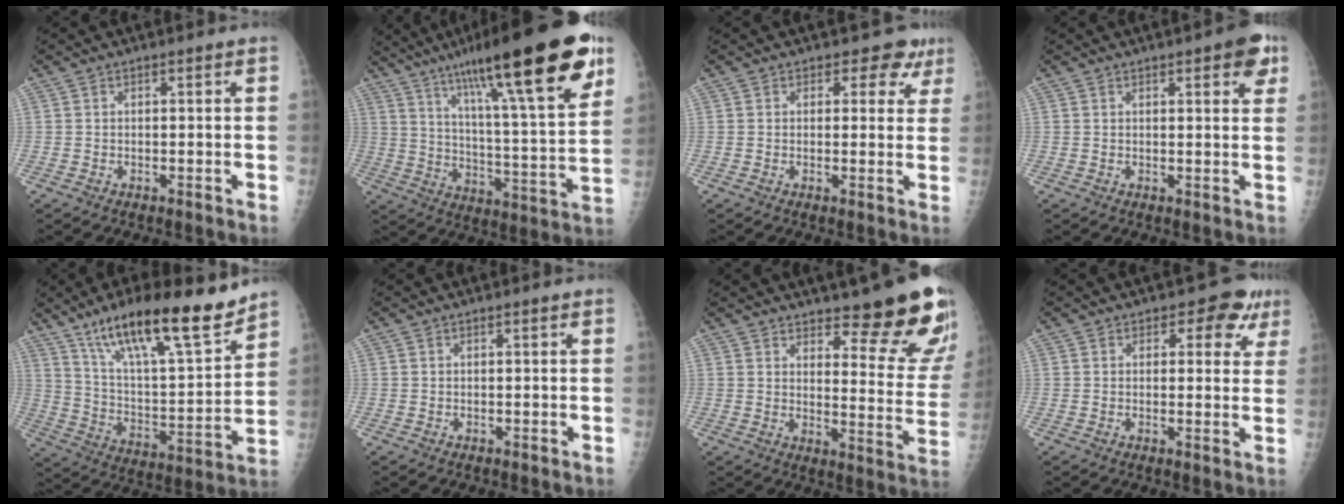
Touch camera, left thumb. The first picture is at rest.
{"total": 28.7, "force": [16.5, 5.2, 22.9], "torque": [-0.345, -0.037, 0.259]}
{"total": 4.8, "force": [3.1, 3.3, 1.4], "torque": [0.019, -0.015, 0.024]}
{"total": 6.1, "force": [3.1, 2.1, 4.8], "torque": [-0.038, -0.008, 0.031]}
{"total": 22.3, "force": [15.8, 5.1, 14.9], "torque": [-0.223, -0.070, 0.271]}
{"total": 0.0}
{"total": 16.5, "force": [12.4, 4.3, 10.0], "torque": [-0.082, -0.101, 0.156]}
{"total": 6.2, "force": [3.1, 4.1, 3.6], "torque": [0.004, -0.007, 0.030]}